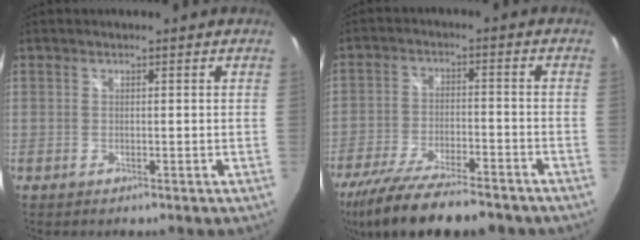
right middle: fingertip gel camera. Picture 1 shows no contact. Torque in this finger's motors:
{"motor_torque": [1.08, -1.06, 0.26, 0.10]}